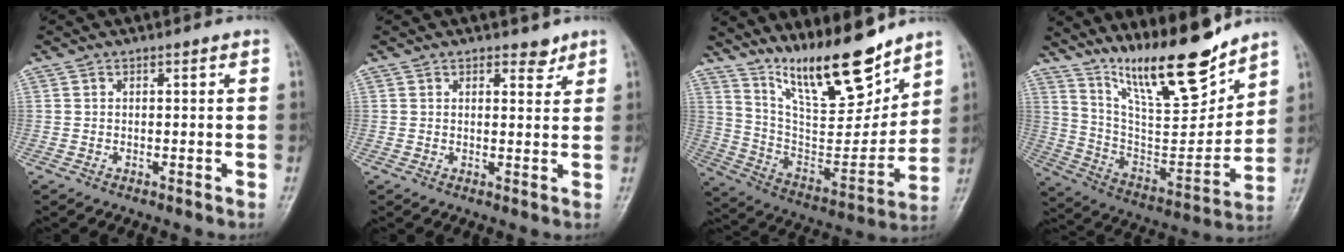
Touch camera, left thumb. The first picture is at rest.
{"total": 2.6, "force": [1.9, 1.4, 1.0], "torque": [0.002, -0.012, 0.027]}
{"total": 19.0, "force": [14.4, 5.1, 11.2], "torque": [-0.141, -0.094, 0.263]}
{"total": 19.7, "force": [15.1, 4.5, 11.7], "torque": [-0.151, -0.097, 0.272]}